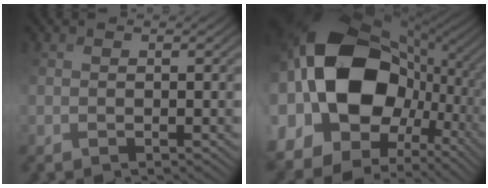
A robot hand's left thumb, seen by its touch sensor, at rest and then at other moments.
{"total": 21.8, "force": [1.3, 15.8, 15.0], "torque": [-0.318, -0.003, 0.031]}